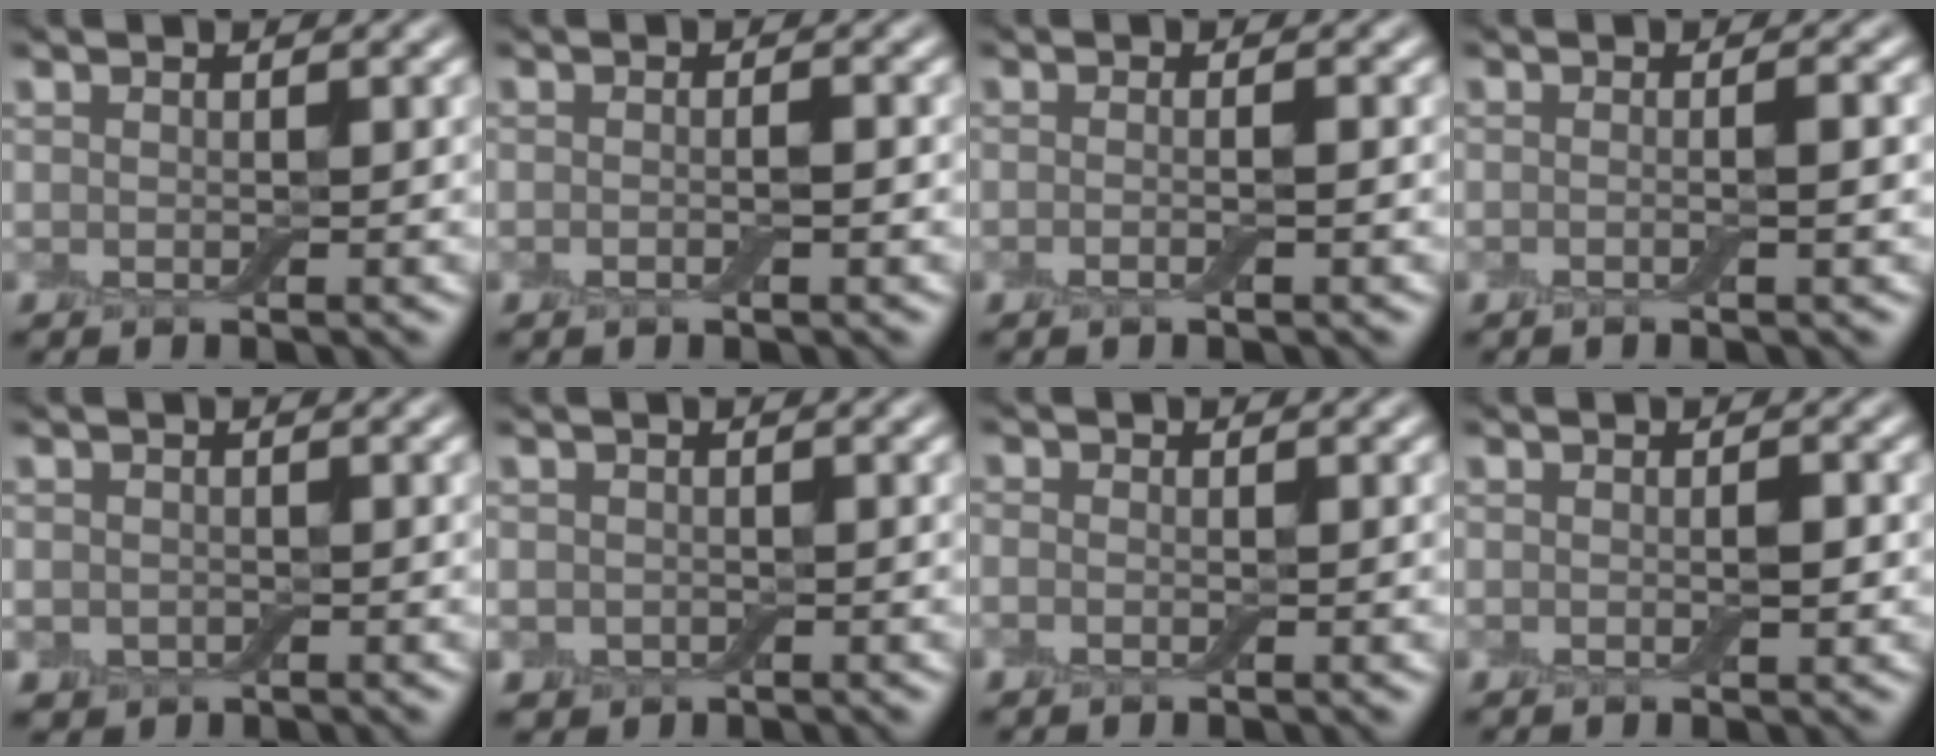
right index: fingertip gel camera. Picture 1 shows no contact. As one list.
[{"total": 1.2, "force": [-0.3, 0.3, 1.1], "torque": [-0.013, -0.002, -0.008]}, {"total": 1.3, "force": [-0.4, 0.3, 1.2], "torque": [-0.021, -0.005, -0.012]}, {"total": 2.2, "force": [-0.1, 0.7, 2.1], "torque": [-0.011, -0.007, -0.024]}, {"total": 1.9, "force": [-0.6, 1.7, 0.6], "torque": [-0.009, -0.009, -0.012]}, {"total": 1.5, "force": [-0.5, 1.4, 0.4], "torque": [-0.003, -0.007, -0.012]}, {"total": 1.3, "force": [-0.4, 0.9, 0.7], "torque": [-0.011, -0.001, -0.012]}, {"total": 1.2, "force": [-0.2, 0.5, 1.1], "torque": [-0.018, 0.000, -0.002]}]